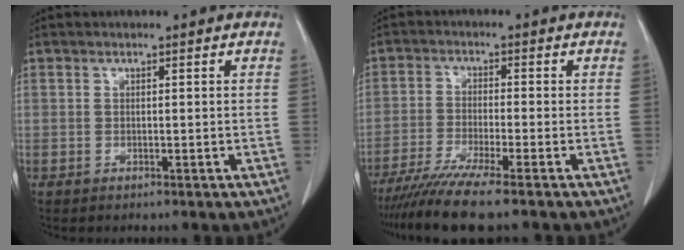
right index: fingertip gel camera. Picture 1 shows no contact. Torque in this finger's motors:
{"motor_torque": [1.07, -1.07, 0.55, 0.16]}